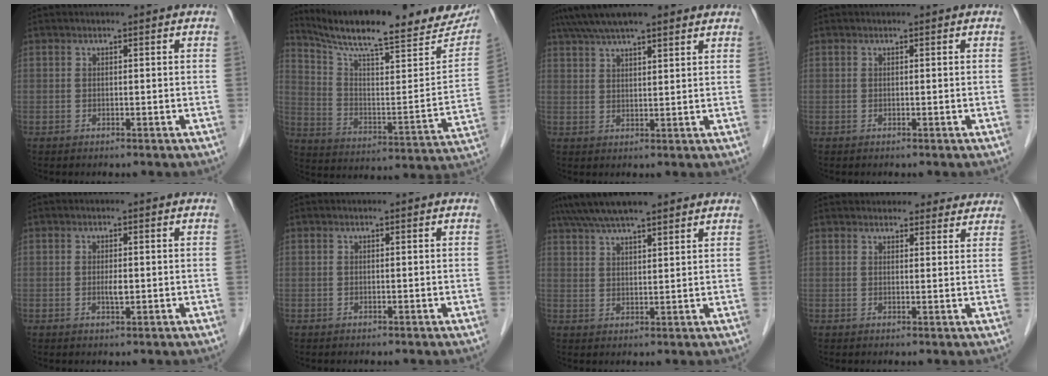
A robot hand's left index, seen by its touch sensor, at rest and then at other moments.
{"total": 24.8, "force": [21.1, 4.0, 12.4], "torque": [-0.199, -0.033, 0.298]}
{"total": 12.3, "force": [9.4, 2.7, 7.3], "torque": [-0.128, 0.048, 0.148]}
{"total": 0.0}
{"total": 1.6, "force": [-0.1, 0.5, 1.5], "torque": [-0.029, -0.001, -0.001]}
{"total": 0.0}
{"total": 11.0, "force": [9.0, 1.8, 5.9], "torque": [-0.101, 0.041, 0.144]}
{"total": 13.4, "force": [12.3, 4.2, 3.2], "torque": [-0.019, 0.031, 0.148]}